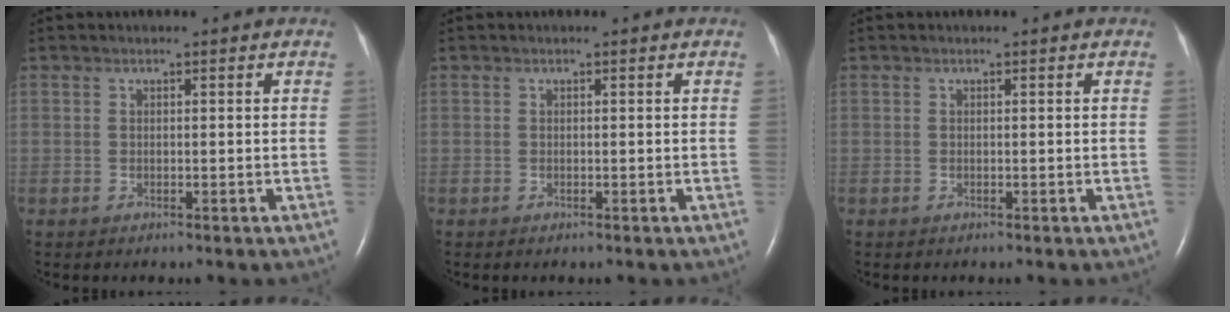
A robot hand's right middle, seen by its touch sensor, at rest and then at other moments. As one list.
[{"total": 0.0}, {"total": 0.0}]